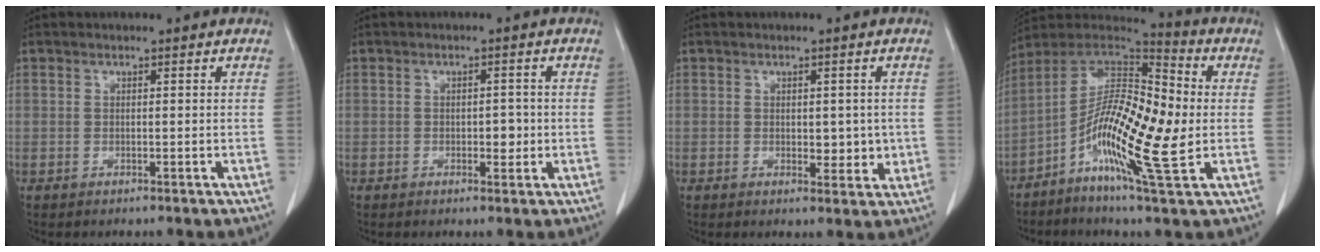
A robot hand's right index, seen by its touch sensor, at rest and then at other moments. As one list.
[{"total": 2.3, "force": [-0.4, 1.3, 1.9], "torque": [-0.023, 0.003, -0.002]}, {"total": 3.9, "force": [-0.1, 2.3, 3.2], "torque": [-0.031, -0.004, 0.005]}, {"total": 16.6, "force": [-2.7, 2.9, 16.1], "torque": [-0.292, 0.008, -0.059]}]